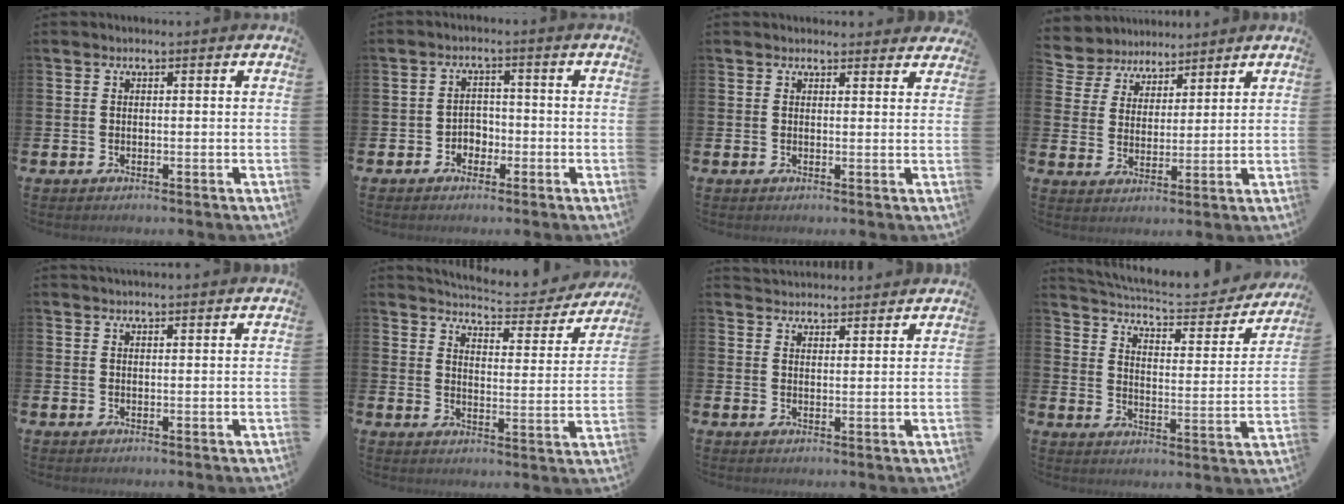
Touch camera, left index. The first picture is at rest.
{"total": 2.5, "force": [-1.5, 1.9, 0.7], "torque": [-0.015, 0.004, -0.036]}
{"total": 1.7, "force": [1.6, 0.6, 0.0], "torque": [0.006, -0.006, 0.028]}
{"total": 4.9, "force": [4.3, 2.1, -1.1], "torque": [-0.015, -0.023, 0.076]}
{"total": 1.5, "force": [1.5, 0.0, 0.2], "torque": [-0.003, -0.005, 0.028]}
{"total": 5.6, "force": [5.4, 0.8, 1.2], "torque": [-0.037, -0.042, 0.088]}
{"total": 3.4, "force": [3.4, 0.5, -0.2], "torque": [-0.002, -0.019, 0.062]}
{"total": 5.7, "force": [5.3, 1.5, 1.7], "torque": [-0.058, -0.042, 0.083]}